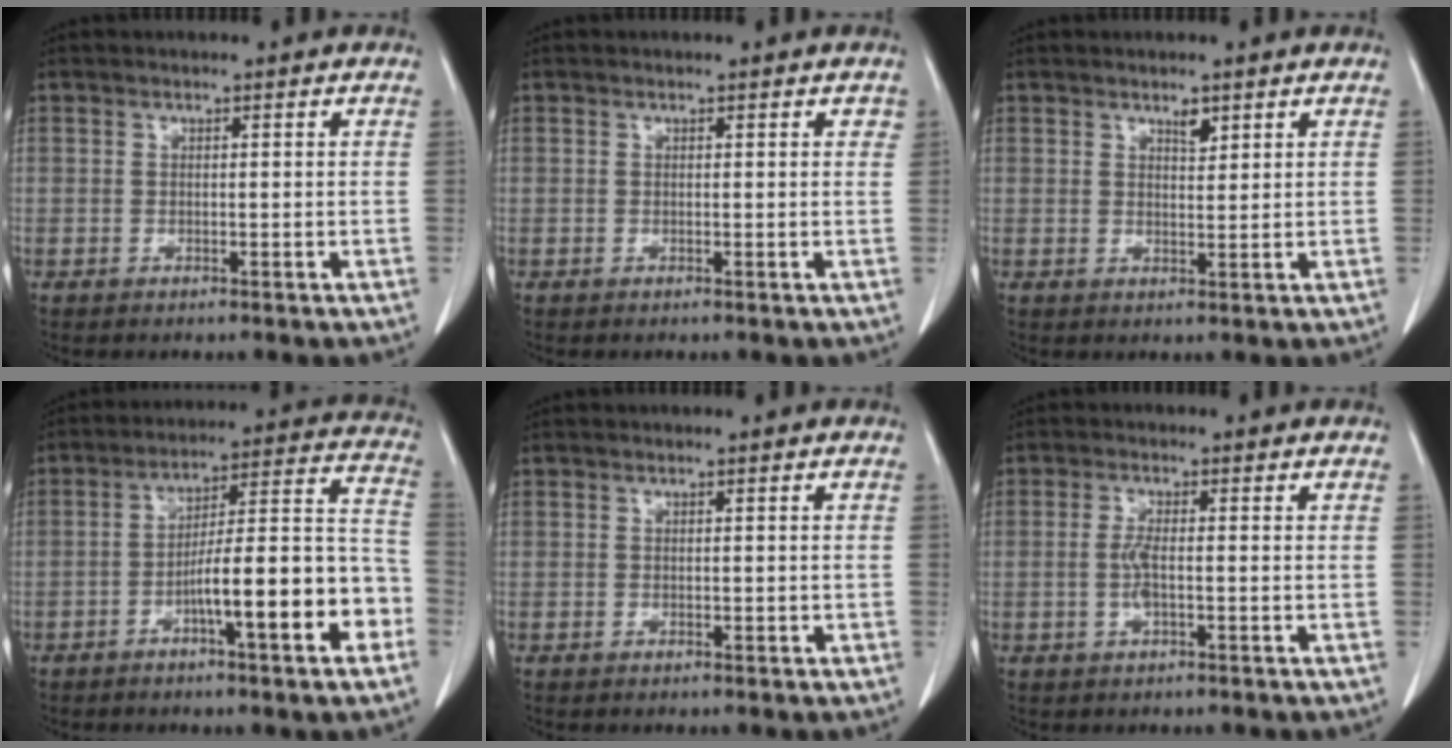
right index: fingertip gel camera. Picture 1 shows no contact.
{"total": 0.8, "force": [0.4, 0.5, 0.4], "torque": [-0.002, 0.002, 0.001]}
{"total": 1.9, "force": [1.3, 0.7, 1.1], "torque": [-0.020, -0.004, 0.023]}
{"total": 16.0, "force": [-6.1, 1.8, 14.7], "torque": [-0.208, 0.026, -0.091]}
{"total": 0.6, "force": [-0.1, 0.4, 0.5], "torque": [-0.008, 0.005, 0.002]}
{"total": 2.8, "force": [-0.5, 0.6, 2.7], "torque": [-0.064, -0.001, -0.011]}